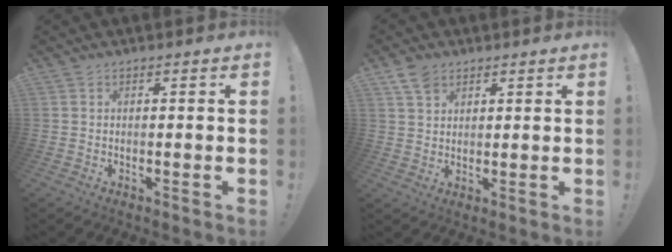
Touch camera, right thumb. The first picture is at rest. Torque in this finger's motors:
{"motor_torque": [-0.01, 0.16, -0.33, -0.12, -0.39]}